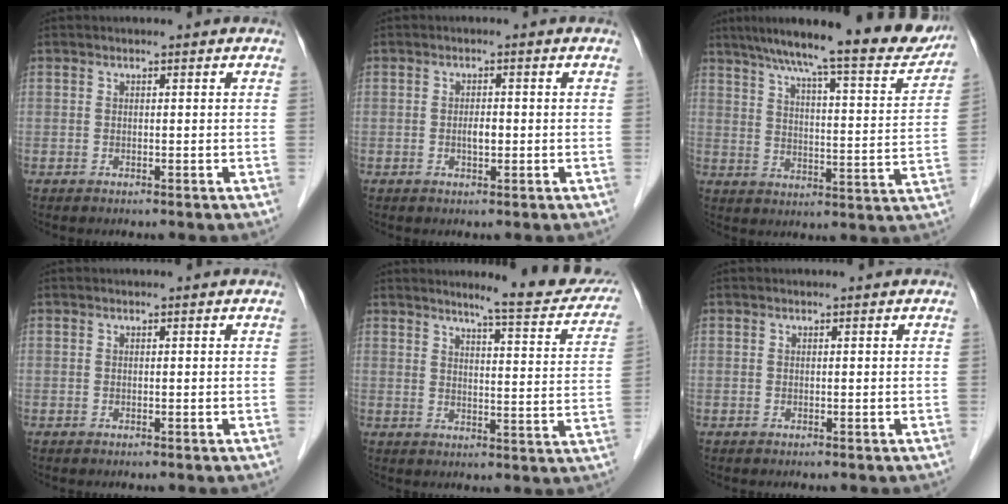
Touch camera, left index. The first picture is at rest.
{"total": 1.8, "force": [-0.3, 0.7, 1.7], "torque": [-0.031, 0.001, -0.005]}
{"total": 21.4, "force": [18.4, 2.3, 10.7], "torque": [-0.160, -0.018, 0.242]}
{"total": 0.0}
{"total": 13.3, "force": [11.8, 1.1, 6.0], "torque": [-0.062, -0.028, 0.131]}
{"total": 0.0}